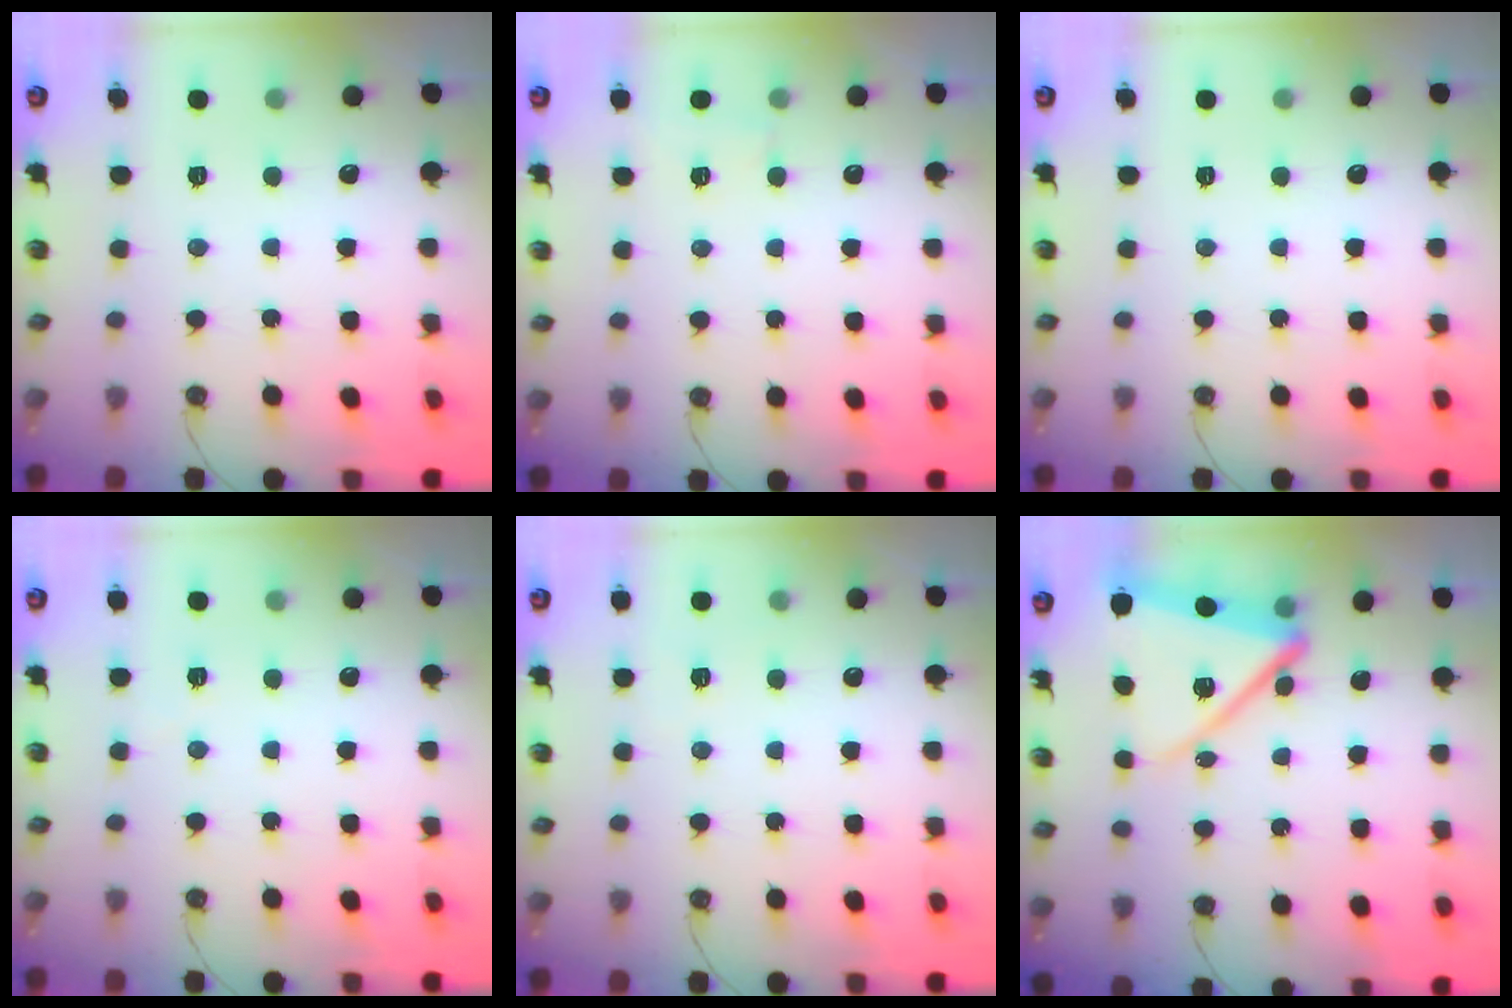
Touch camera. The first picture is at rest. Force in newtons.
{"total": 2.6, "press": 2.4, "slide": 0.9}
{"total": 0.0}
{"total": 2.2, "press": 2.2, "slide": 0.7}
{"total": 2.7, "press": 1.7, "slide": 2.1}
{"total": 15.1, "press": 15.0, "slide": 1.5}